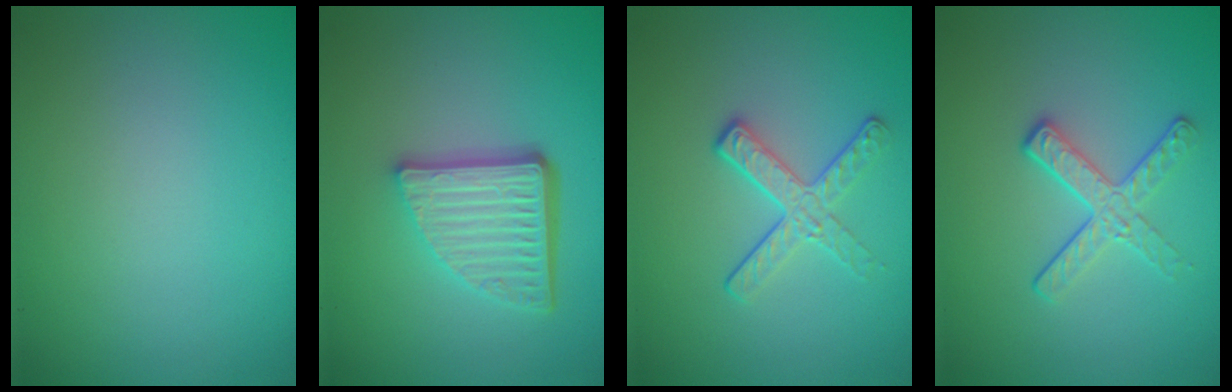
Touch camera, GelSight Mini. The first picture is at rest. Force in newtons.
{"total": 5.7, "press": 3.8, "slide": 4.2}
{"total": 2.4, "press": 1.7, "slide": 1.7}
{"total": 2.4, "press": 1.7, "slide": 1.7}